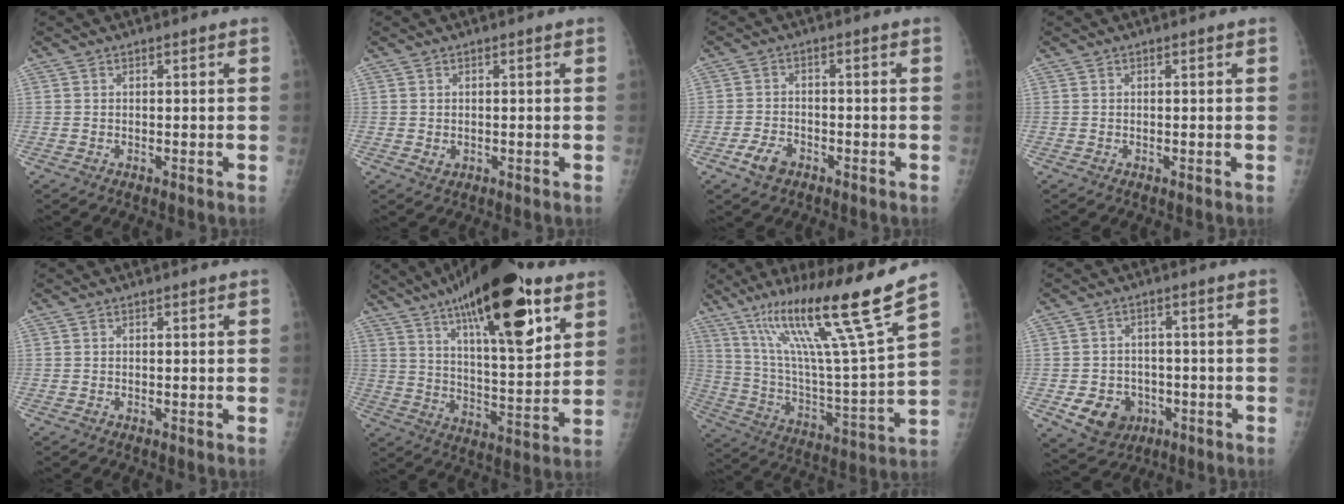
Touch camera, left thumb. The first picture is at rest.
{"total": 1.5, "force": [-0.1, 1.2, 0.8], "torque": [-0.010, -0.001, 0.005]}
{"total": 4.5, "force": [-2.5, 2.9, 2.4], "torque": [-0.040, 0.012, -0.044]}
{"total": 0.0}
{"total": 0.0}
{"total": 25.7, "force": [13.7, 8.2, 20.2], "torque": [-0.301, -0.037, 0.219]}
{"total": 24.0, "force": [15.4, 0.5, 18.4], "torque": [-0.286, -0.059, 0.268]}
{"total": 8.6, "force": [-2.8, 7.2, 3.7], "torque": [-0.037, 0.013, -0.033]}